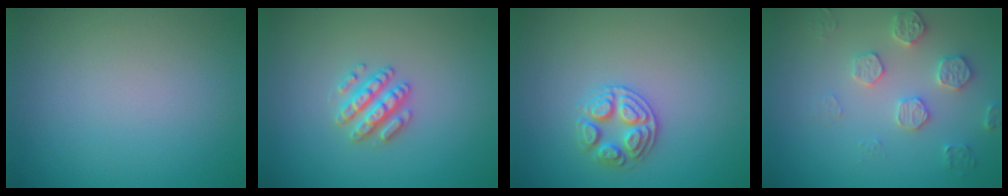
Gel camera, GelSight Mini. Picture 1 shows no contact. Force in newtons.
{"total": 2.6, "press": 2.5, "slide": 0.4}
{"total": 2.6, "press": 2.6, "slide": 0.5}
{"total": 3.2, "press": 3.1, "slide": 0.7}